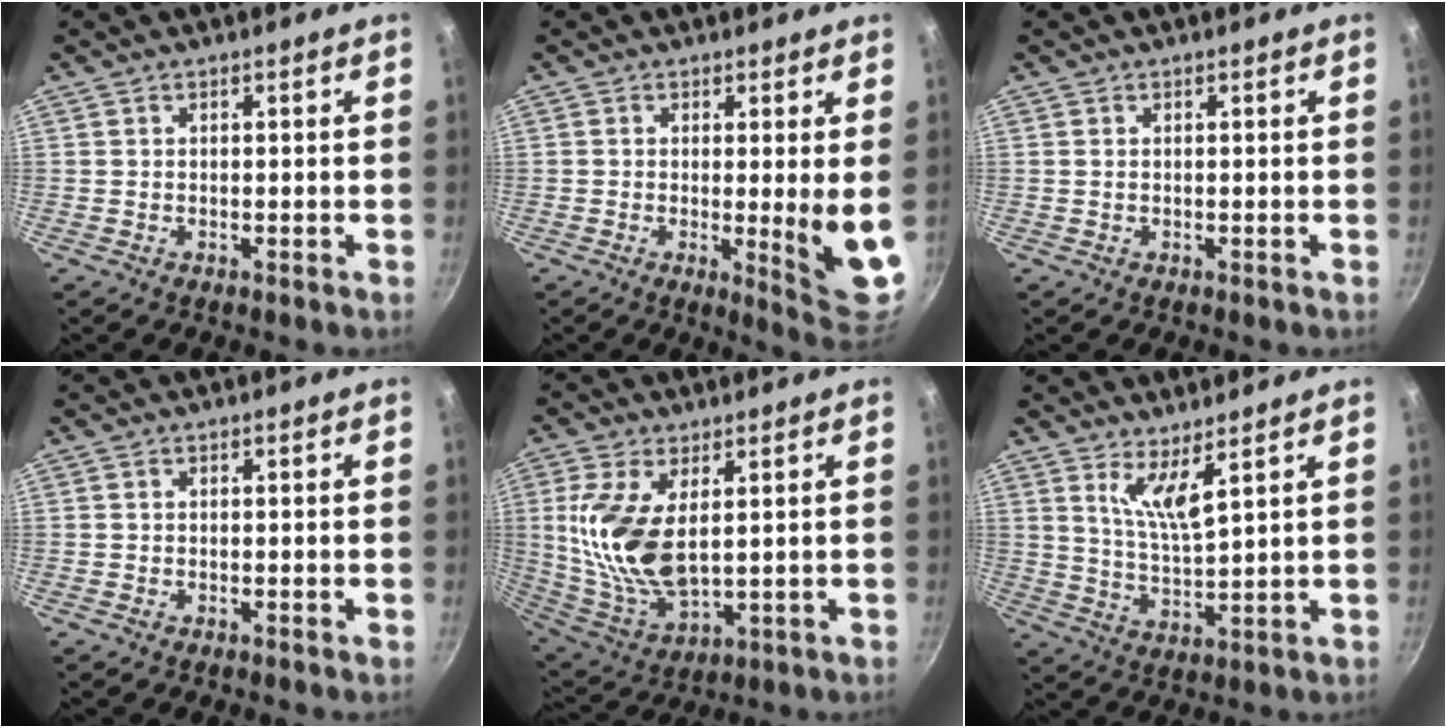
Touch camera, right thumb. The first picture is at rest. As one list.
[{"total": 8.0, "force": [0.0, 1.0, 8.0], "torque": [-0.109, -0.029, 0.001]}, {"total": 0.0}, {"total": 0.0}, {"total": 15.0, "force": [2.7, 7.7, 12.6], "torque": [-0.248, -0.023, 0.065]}, {"total": 6.2, "force": [3.9, 0.8, 4.7], "torque": [-0.090, -0.049, 0.079]}]